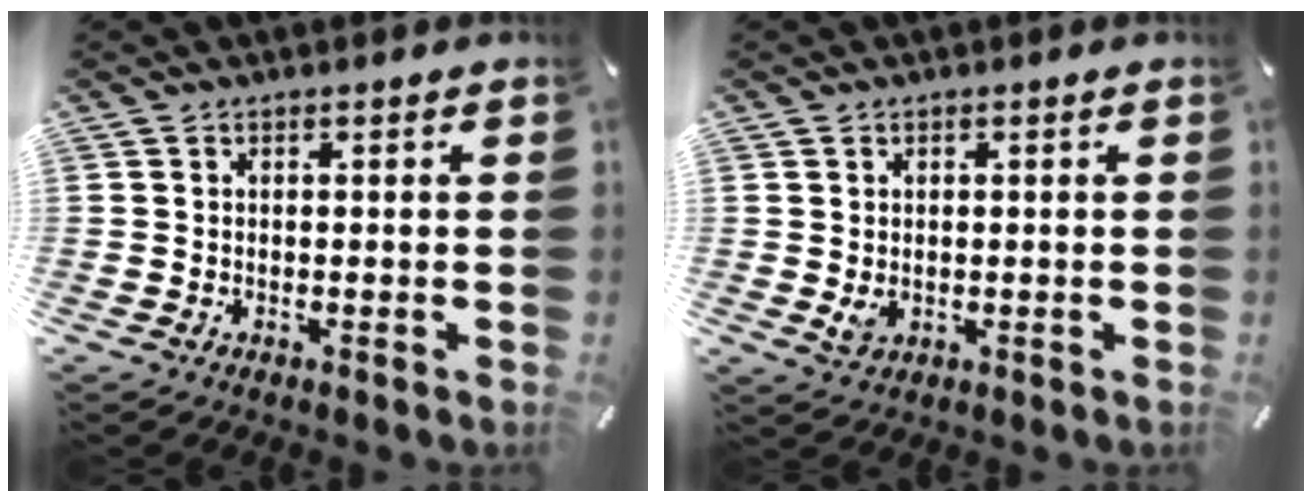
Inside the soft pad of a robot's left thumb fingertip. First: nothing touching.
{"total": 2.4, "force": [0.1, 1.9, 1.4], "torque": [-0.022, -0.004, 0.000]}